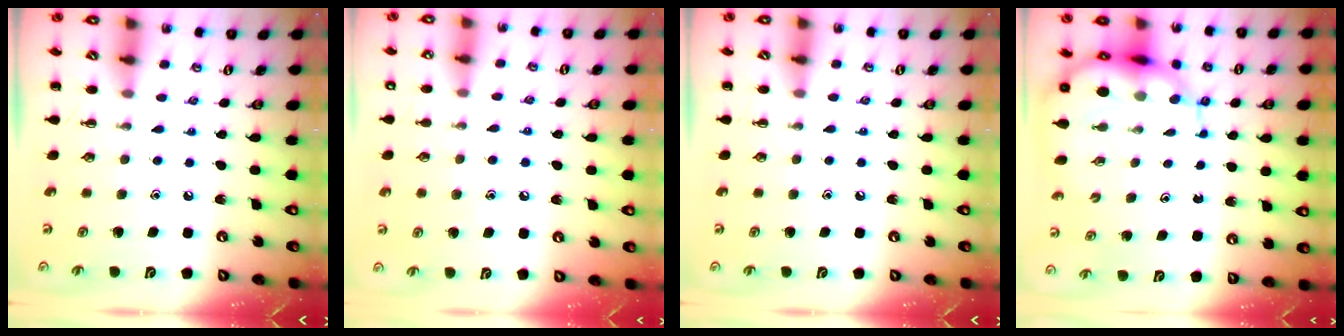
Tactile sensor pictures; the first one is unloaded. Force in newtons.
{"total": 7.9, "press": 7.7, "slide": 2.0}
{"total": 3.6, "press": 3.4, "slide": 1.3}
{"total": 10.5, "press": 10.1, "slide": 2.8}